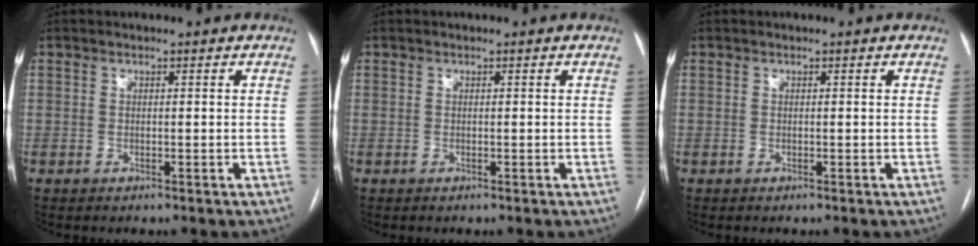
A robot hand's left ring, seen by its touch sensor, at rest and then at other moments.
{"total": 0.0}
{"total": 0.0}